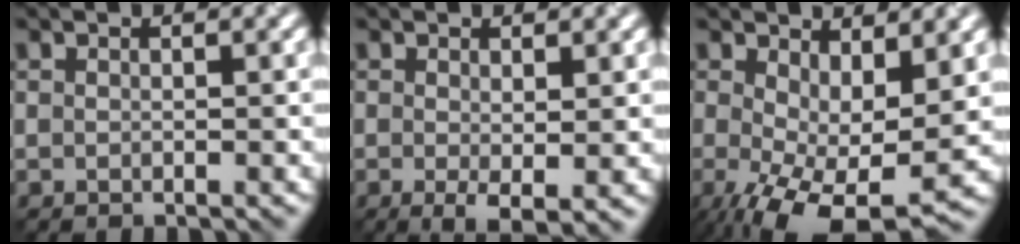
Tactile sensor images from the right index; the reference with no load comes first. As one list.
[{"total": 2.4, "force": [-0.2, 0.6, 2.3], "torque": [-0.040, -0.012, -0.003]}, {"total": 9.4, "force": [-1.7, 4.2, 8.2], "torque": [-0.151, -0.022, -0.018]}]